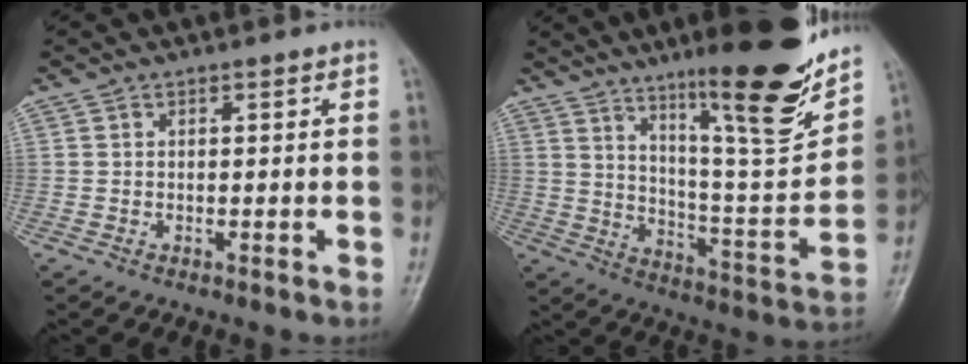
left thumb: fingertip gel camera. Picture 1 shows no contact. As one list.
[{"total": 20.8, "force": [13.9, 3.3, 15.1], "torque": [-0.191, -0.080, 0.225]}]